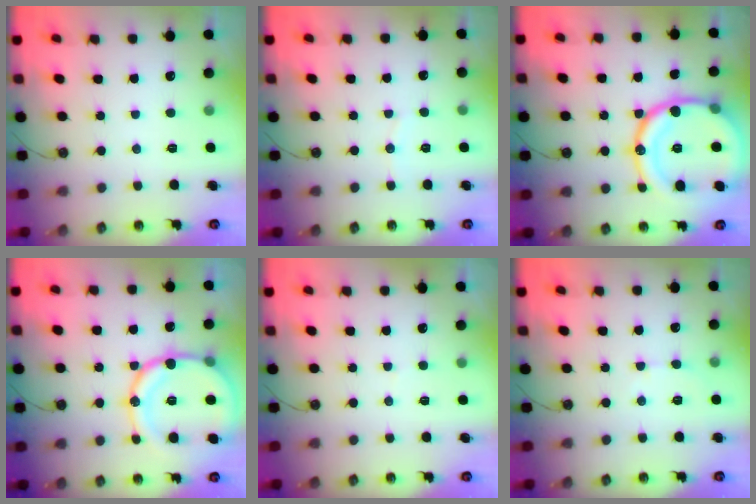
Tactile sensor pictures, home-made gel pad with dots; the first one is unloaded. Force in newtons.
{"total": 3.8, "press": 3.8, "slide": 0.5}
{"total": 23.3, "press": 23.2, "slide": 1.9}
{"total": 19.2, "press": 18.9, "slide": 3.4}
{"total": 2.9, "press": 2.9, "slide": 0.2}
{"total": 6.7, "press": 6.7, "slide": 0.3}